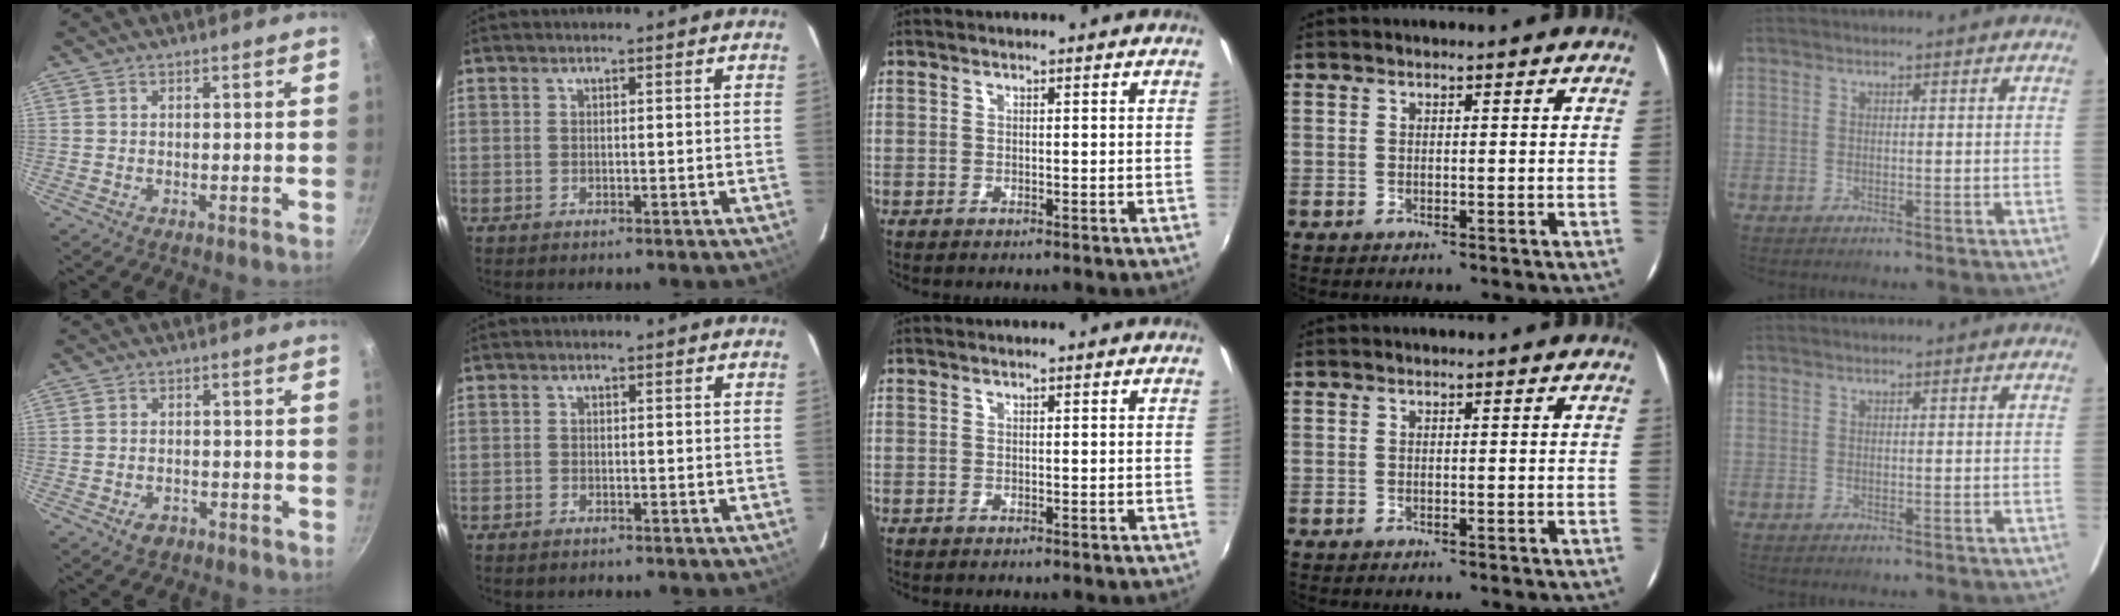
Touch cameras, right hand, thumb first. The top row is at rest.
{"thumb": {"total": 2.9, "force": [-1.7, 1.9, 1.3], "torque": [-0.018, 0.016, -0.023]}, "index": {"total": 1.0, "force": [-0.8, 0.6, 0.1], "torque": [-0.004, 0.000, -0.015]}}